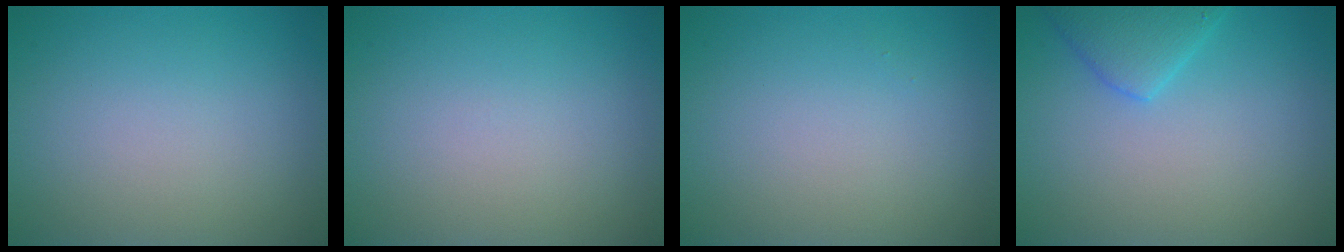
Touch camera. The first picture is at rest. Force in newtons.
{"total": 0.0}
{"total": 0.0}
{"total": 2.9, "press": 2.9, "slide": 0.2}